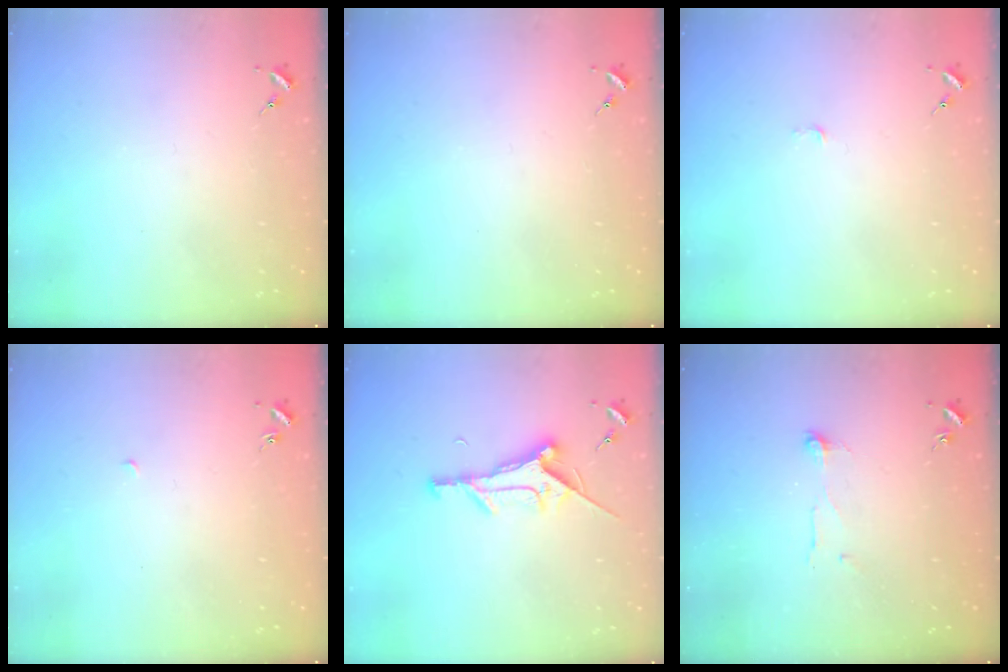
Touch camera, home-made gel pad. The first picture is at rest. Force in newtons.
{"total": 0.0}
{"total": 2.3, "press": 2.3, "slide": 0.3}
{"total": 2.1, "press": 2.1, "slide": 0.1}
{"total": 11.6, "press": 11.6, "slide": 1.2}
{"total": 4.1, "press": 4.1, "slide": 0.3}